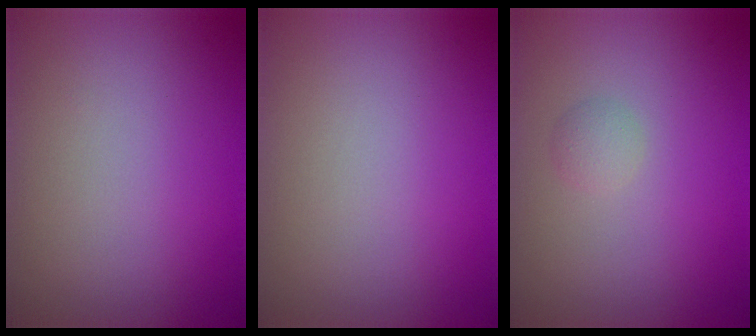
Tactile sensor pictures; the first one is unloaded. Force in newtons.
{"total": 0.0}
{"total": 1.0, "press": 1.0, "slide": 0.0}